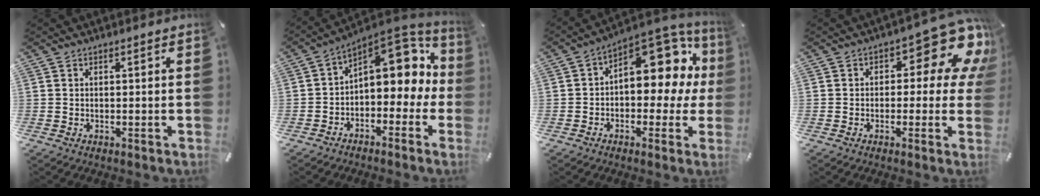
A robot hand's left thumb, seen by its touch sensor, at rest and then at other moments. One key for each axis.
{"total": 13.6, "fx": 5.3, "fy": 8.2, "fz": 9.5, "tx": -0.121, "ty": -0.041, "tz": 0.094}
{"total": 15.4, "fx": 5.6, "fy": 9.1, "fz": 11.1, "tx": -0.130, "ty": -0.055, "tz": 0.092}
{"total": 13.6, "fx": 5.6, "fy": 6.4, "fz": 10.6, "tx": -0.131, "ty": -0.044, "tz": 0.093}